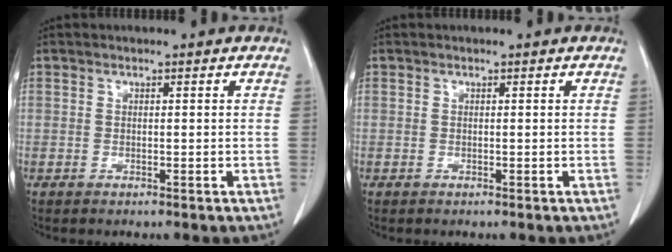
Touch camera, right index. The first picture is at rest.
{"total": 0.0}